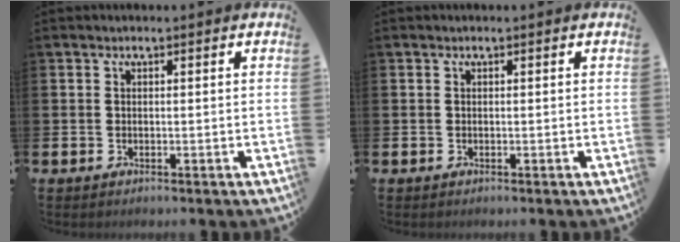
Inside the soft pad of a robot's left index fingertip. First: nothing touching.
{"total": 0.0}